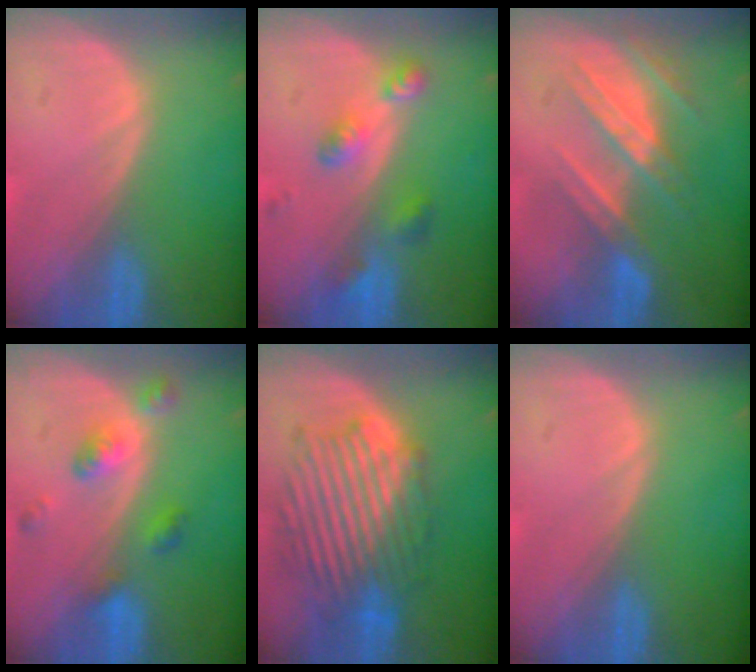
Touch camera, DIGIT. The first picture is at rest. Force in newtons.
{"total": 5.3, "press": 4.7, "slide": 2.5}
{"total": 7.8, "press": 7.2, "slide": 2.9}
{"total": 5.1, "press": 4.6, "slide": 2.2}
{"total": 10.2, "press": 10.2, "slide": 0.4}
{"total": 0.0}